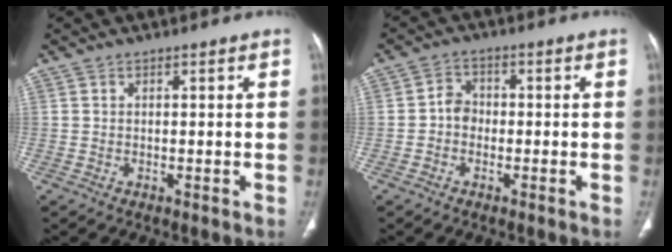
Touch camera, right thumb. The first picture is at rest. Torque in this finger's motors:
{"motor_torque": [0.54, 0.55, 0.39, -0.28, 0.05]}